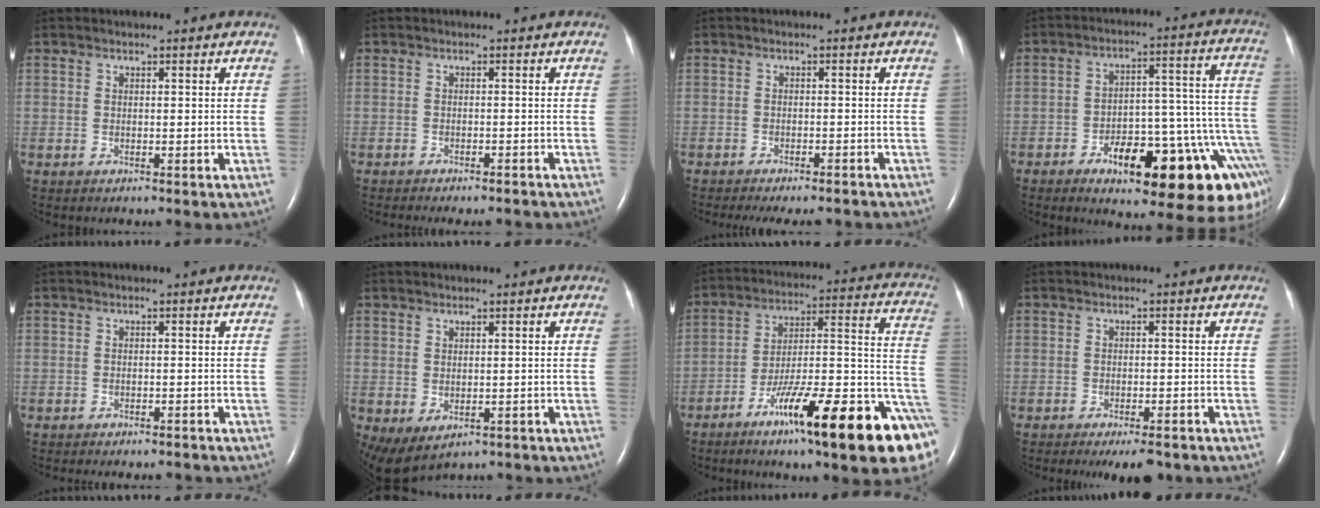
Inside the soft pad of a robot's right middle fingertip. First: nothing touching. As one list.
[{"total": 6.7, "force": [-6.0, 1.2, 2.6], "torque": [-0.025, -0.009, -0.073]}, {"total": 9.7, "force": [-8.8, 1.9, 3.8], "torque": [-0.049, -0.011, -0.107]}, {"total": 22.5, "force": [-11.2, 6.1, 18.5], "torque": [-0.144, 0.051, -0.148]}, {"total": 6.2, "force": [-5.7, 1.3, 2.1], "torque": [-0.020, -0.009, -0.066]}, {"total": 5.4, "force": [-2.5, 2.9, 3.8], "torque": [-0.063, -0.010, -0.025]}, {"total": 23.3, "force": [-12.3, 2.3, 19.7], "torque": [-0.189, 0.003, -0.191]}, {"total": 6.5, "force": [-5.1, 1.5, 3.6], "torque": [-0.038, -0.008, -0.071]}]